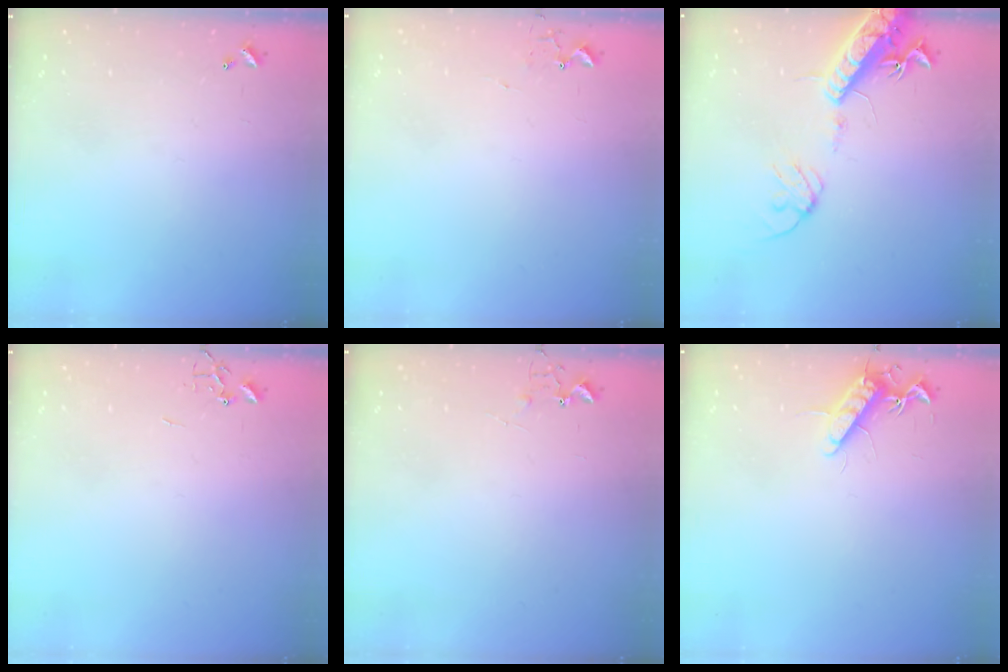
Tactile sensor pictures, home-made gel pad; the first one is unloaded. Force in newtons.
{"total": 5.4, "press": 5.4, "slide": 0.7}
{"total": 16.1, "press": 15.7, "slide": 3.6}
{"total": 0.0}
{"total": 5.4, "press": 5.4, "slide": 0.7}
{"total": 11.3, "press": 11.3, "slide": 0.7}